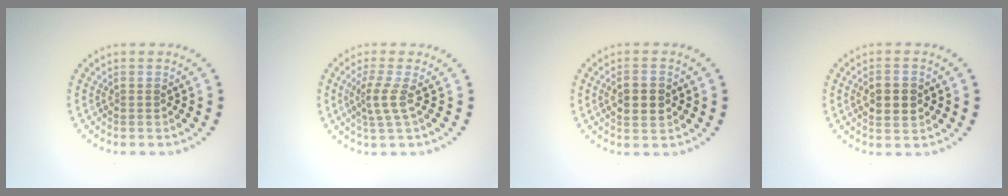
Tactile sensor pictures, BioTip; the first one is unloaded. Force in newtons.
{"total": 2.2, "press": 1.4, "slide": 1.7}
{"total": 3.0, "press": 3.0, "slide": 0.1}
{"total": 3.1, "press": 3.1, "slide": 0.0}